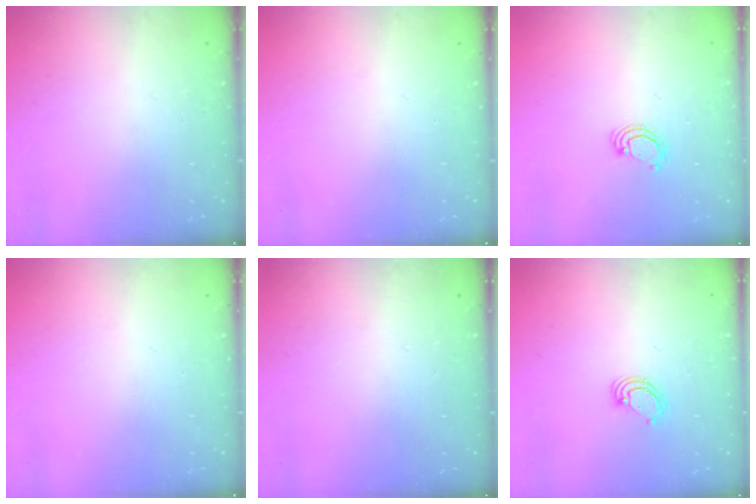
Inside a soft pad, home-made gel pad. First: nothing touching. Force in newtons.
{"total": 0.0}
{"total": 2.5, "press": 2.5, "slide": 0.2}
{"total": 0.0}
{"total": 0.0}
{"total": 3.8, "press": 3.8, "slide": 0.2}